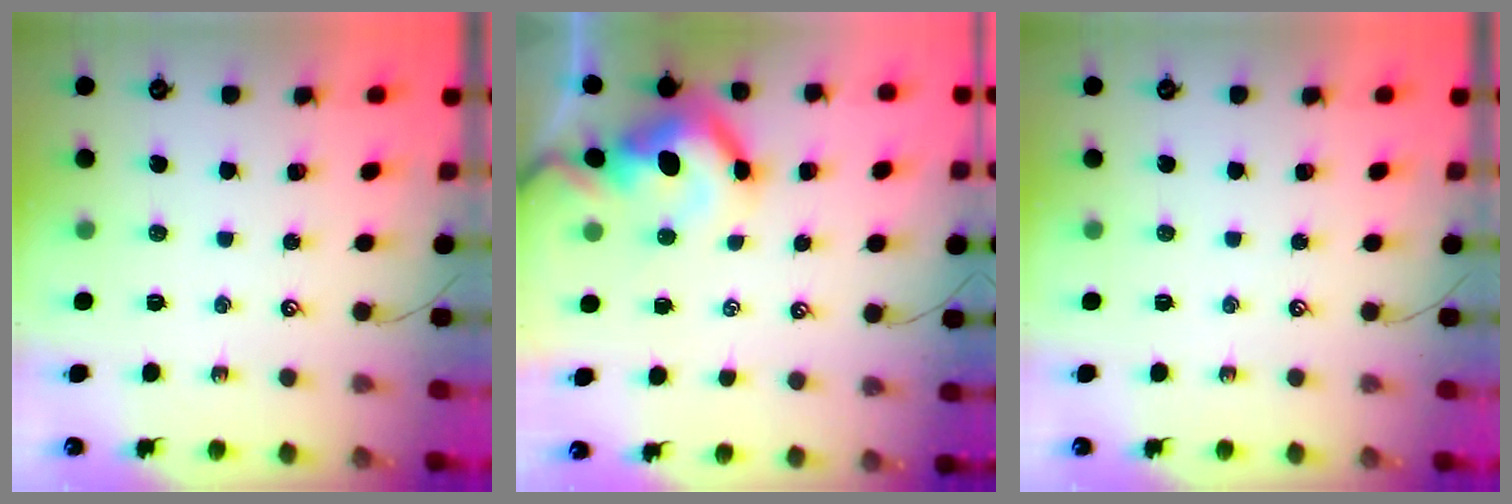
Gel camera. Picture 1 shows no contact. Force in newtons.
{"total": 9.8, "press": 9.7, "slide": 1.6}
{"total": 0.0}